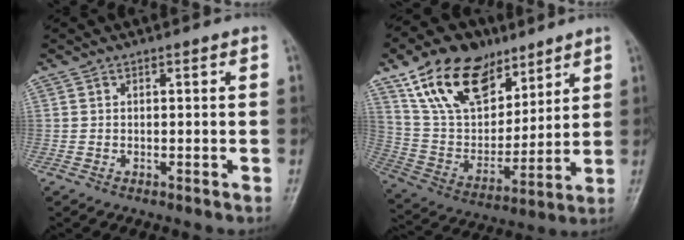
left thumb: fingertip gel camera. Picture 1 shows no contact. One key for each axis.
{"total": 20.2, "fx": 12.1, "fy": 12.2, "fz": 10.7, "tx": -0.147, "ty": -0.039, "tz": 0.231}